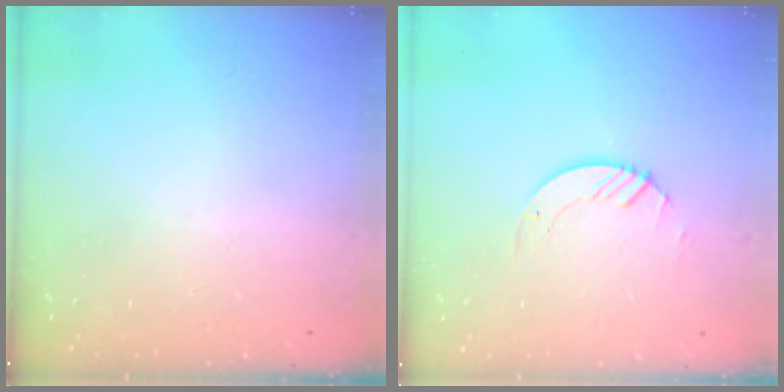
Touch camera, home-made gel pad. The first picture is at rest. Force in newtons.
{"total": 2.9, "press": 2.9, "slide": 0.3}